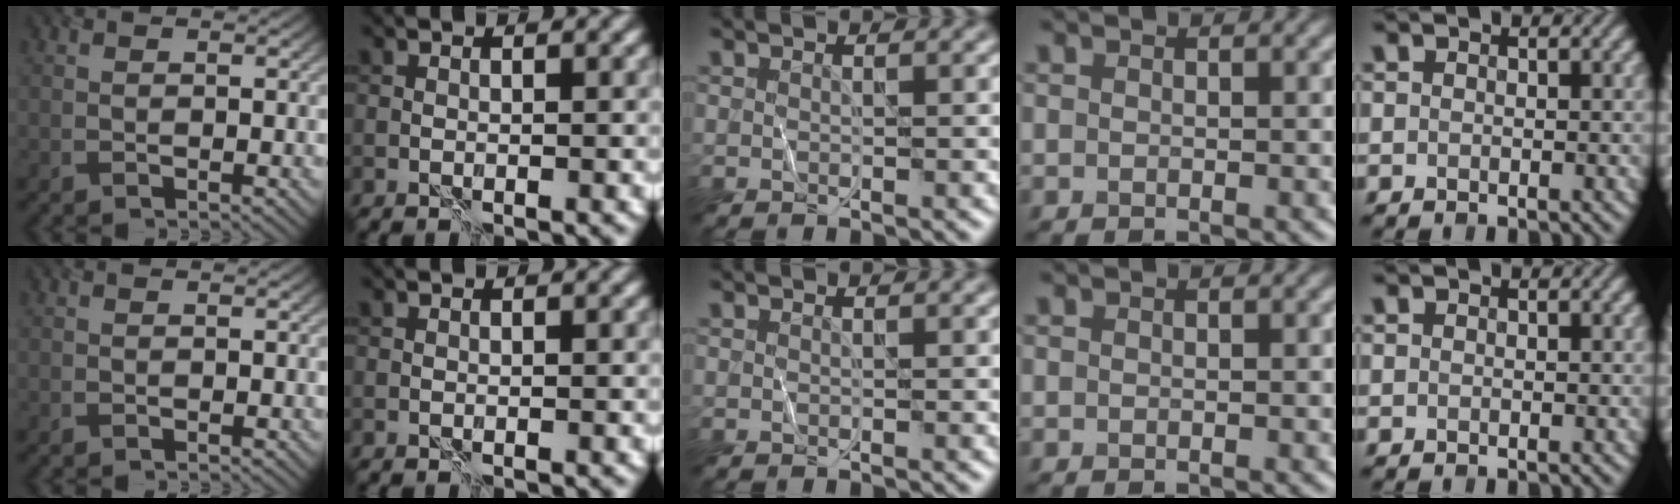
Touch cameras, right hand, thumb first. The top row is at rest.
{}